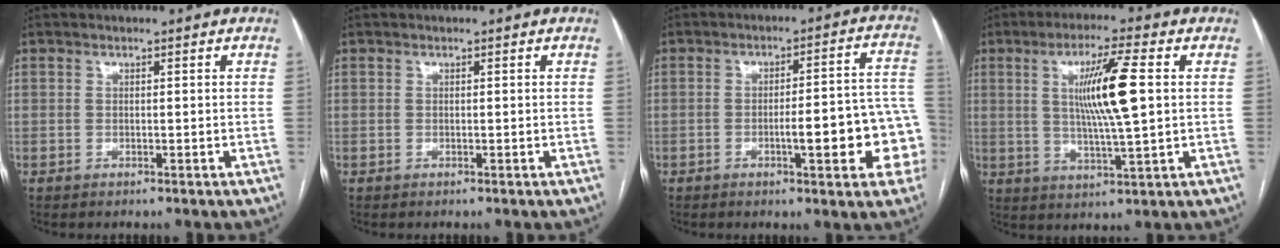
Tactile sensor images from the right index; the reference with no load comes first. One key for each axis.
{"total": 0.0}
{"total": 12.7, "fx": -3.4, "fy": 2.4, "fz": 12.0, "tx": -0.119, "ty": 0.033, "tz": -0.037}
{"total": 10.5, "fx": 1.9, "fy": 0.1, "fz": 10.3, "tx": -0.186, "ty": -0.002, "tz": 0.035}